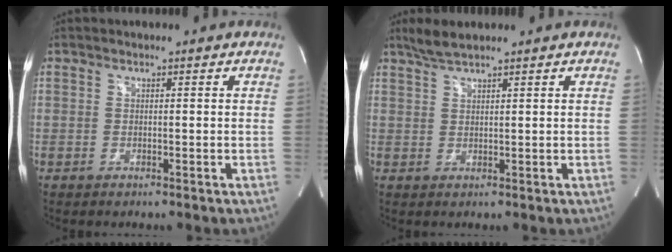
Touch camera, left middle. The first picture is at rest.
{"total": 3.2, "force": [2.8, 0.1, 1.5], "torque": [-0.040, 0.008, 0.059]}